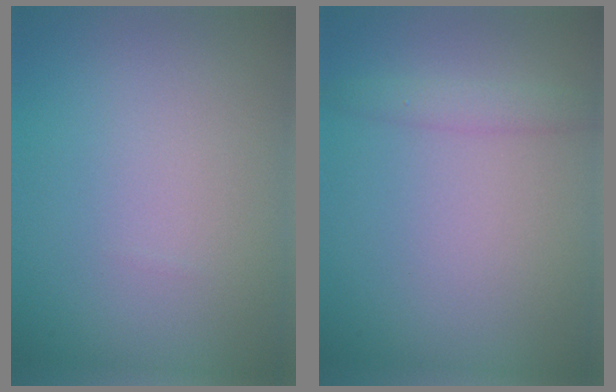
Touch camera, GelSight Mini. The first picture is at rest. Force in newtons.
{"total": 1.7, "press": 1.7, "slide": 0.1}